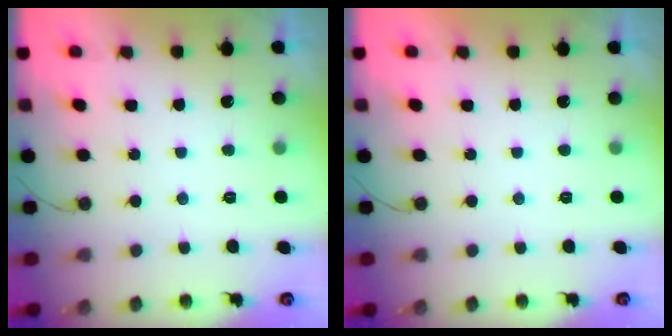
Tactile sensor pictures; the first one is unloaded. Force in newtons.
{"total": 1.9, "press": 1.9, "slide": 0.1}